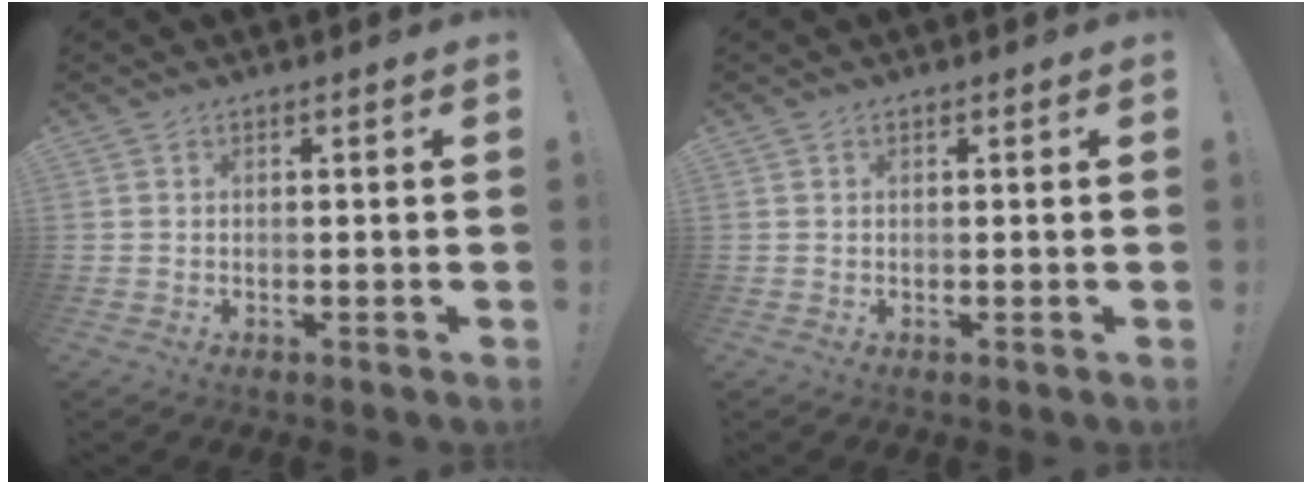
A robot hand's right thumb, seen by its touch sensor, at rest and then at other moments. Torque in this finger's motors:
{"motor_torque": [-0.30, 0.03, -0.38, 0.06, 0.10]}